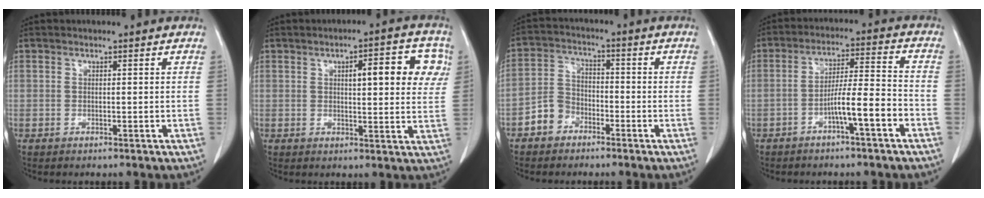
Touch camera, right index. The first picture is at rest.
{"total": 9.7, "force": [3.1, 2.8, 8.8], "torque": [-0.107, 0.018, 0.035]}
{"total": 5.4, "force": [-3.1, 4.1, 1.7], "torque": [-0.035, 0.017, -0.060]}
{"total": 7.7, "force": [-3.7, 0.2, 6.7], "torque": [-0.114, 0.020, -0.059]}